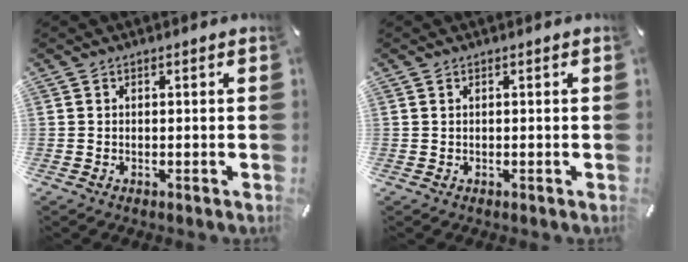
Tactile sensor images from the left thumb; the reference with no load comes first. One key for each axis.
{"total": 0.0}